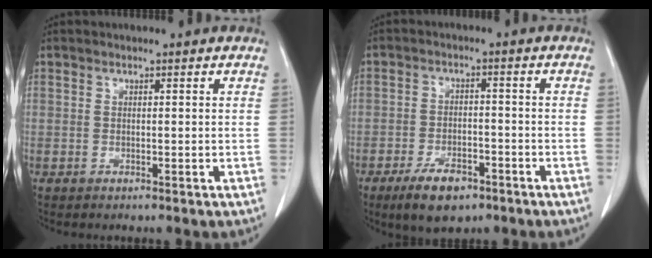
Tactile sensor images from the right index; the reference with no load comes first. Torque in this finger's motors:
{"motor_torque": [-0.06, -0.26, 0.05, -0.01]}